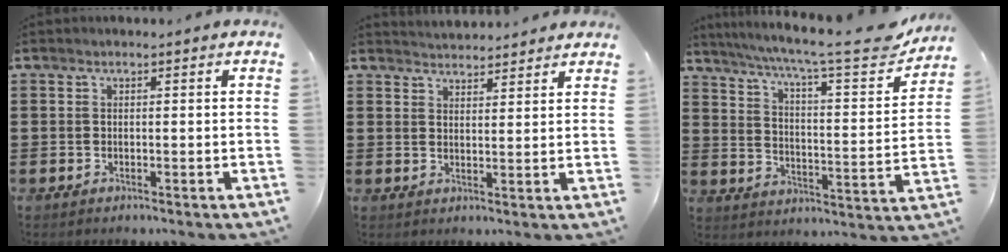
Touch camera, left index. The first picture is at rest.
{"total": 3.1, "force": [3.0, 0.0, -0.1], "torque": [-0.006, -0.010, 0.057]}
{"total": 9.7, "force": [7.9, 0.9, 5.6], "torque": [-0.115, -0.051, 0.123]}